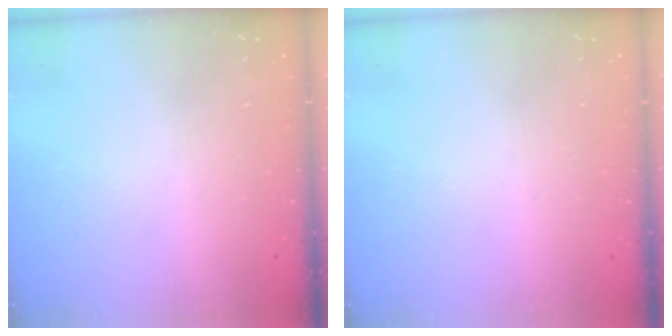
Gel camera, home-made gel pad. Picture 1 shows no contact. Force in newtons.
{"total": 0.0}